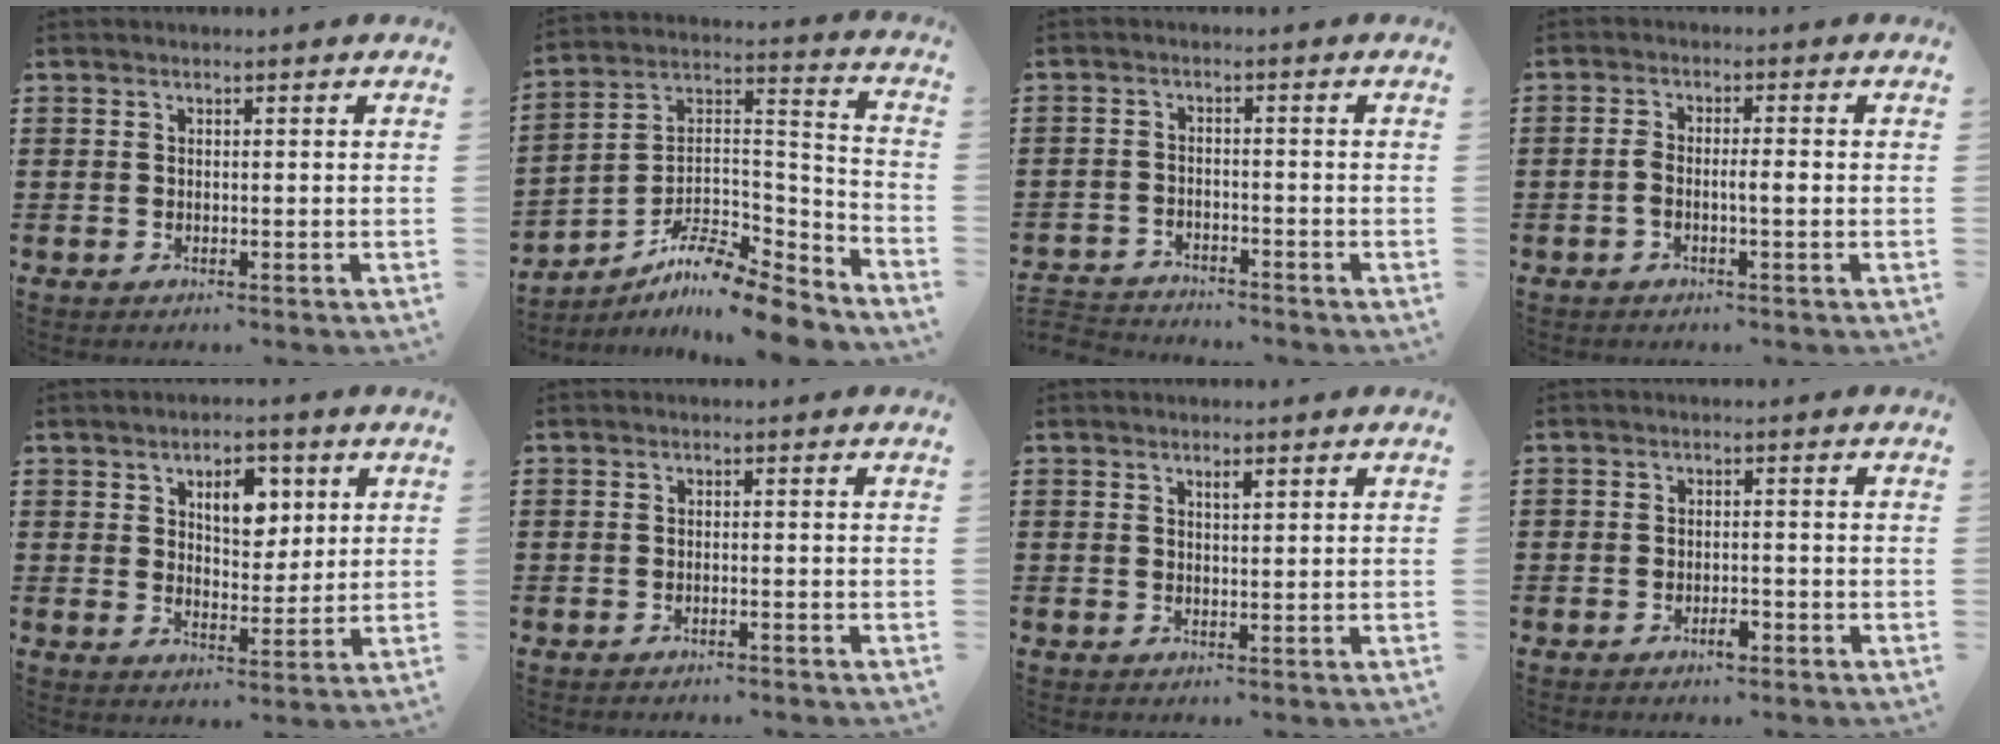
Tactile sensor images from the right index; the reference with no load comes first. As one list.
[{"total": 9.5, "force": [-8.4, 1.7, 4.1], "torque": [-0.078, 0.015, -0.171]}, {"total": 2.5, "force": [-2.5, 0.3, -0.3], "torque": [-0.003, 0.001, -0.055]}, {"total": 2.7, "force": [-0.8, 0.5, 2.5], "torque": [-0.055, 0.000, -0.019]}, {"total": 6.1, "force": [2.5, 3.5, 4.3], "torque": [-0.063, 0.002, 0.035]}, {"total": 0.7, "force": [-0.7, 0.0, 0.1], "torque": [-0.005, -0.001, -0.014]}, {"total": 1.3, "force": [0.6, 0.4, 1.1], "torque": [-0.021, 0.004, 0.010]}, {"total": 2.1, "force": [-1.4, 0.9, 1.2], "torque": [-0.026, 0.001, -0.027]}]